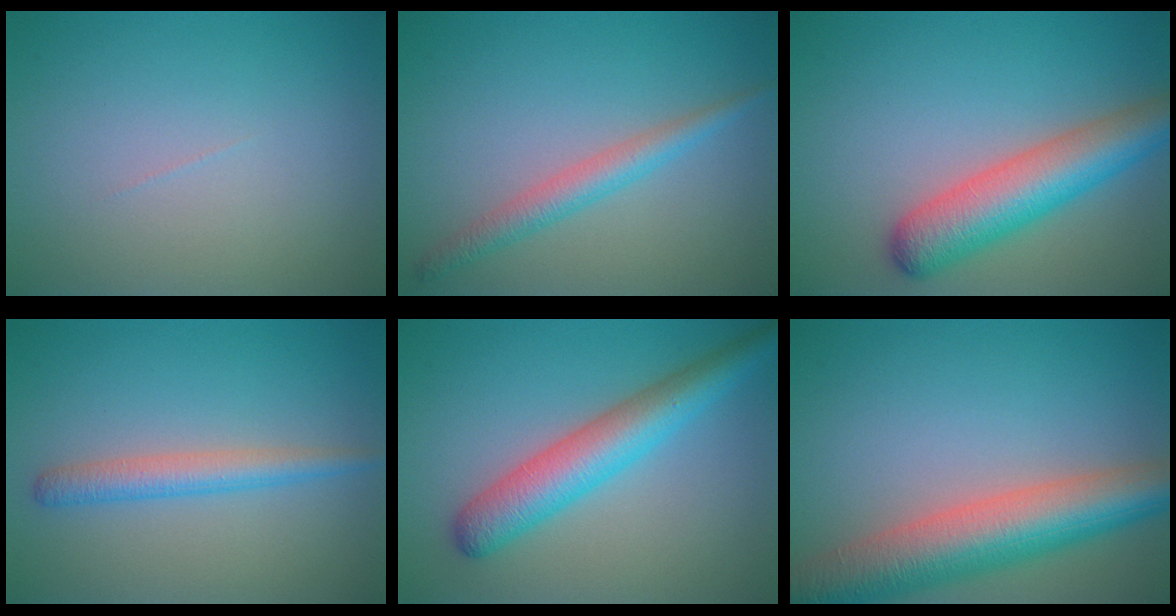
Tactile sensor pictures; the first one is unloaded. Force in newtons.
{"total": 2.6, "press": 2.6, "slide": 0.1}
{"total": 6.7, "press": 6.7, "slide": 0.2}
{"total": 2.7, "press": 2.7, "slide": 0.1}
{"total": 5.6, "press": 5.6, "slide": 0.1}
{"total": 9.0, "press": 9.0, "slide": 0.5}